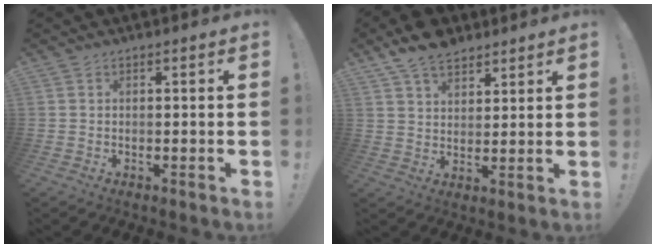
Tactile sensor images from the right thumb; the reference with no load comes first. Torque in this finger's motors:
{"motor_torque": [0.67, 0.70, 0.44, 0.44, 0.01]}